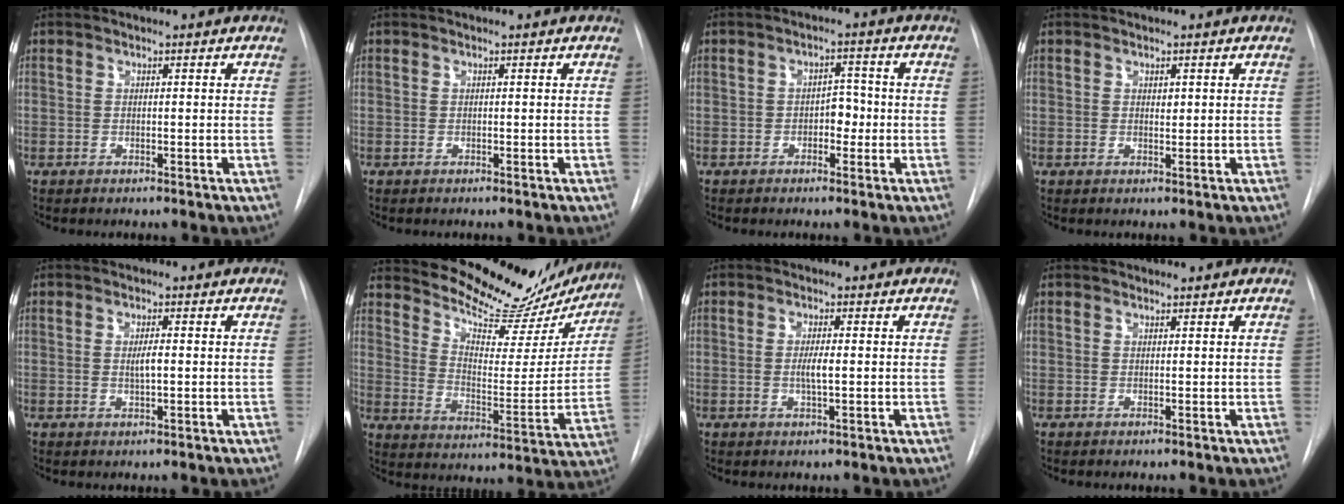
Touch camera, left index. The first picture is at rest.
{"total": 0.0}
{"total": 3.1, "force": [-1.2, 1.9, 2.2], "torque": [-0.024, 0.006, -0.019]}
{"total": 0.7, "force": [-0.1, 0.4, 0.5], "torque": [-0.005, -0.006, 0.001]}
{"total": 2.0, "force": [-0.4, 0.3, 1.9], "torque": [-0.037, -0.004, -0.004]}
{"total": 19.1, "force": [17.6, 5.4, 4.9], "torque": [-0.062, -0.051, 0.229]}
{"total": 2.4, "force": [-0.5, 0.2, 2.3], "torque": [-0.047, -0.005, -0.008]}
{"total": 0.0}